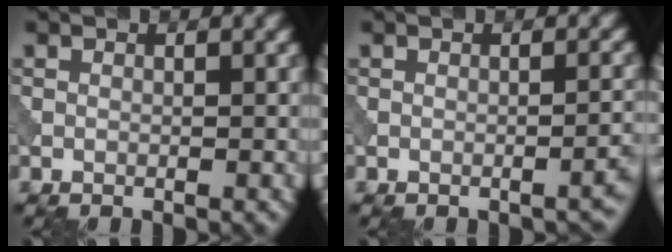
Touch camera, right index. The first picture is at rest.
{"total": 1.6, "force": [-0.9, 0.5, 1.2], "torque": [-0.011, 0.005, -0.014]}